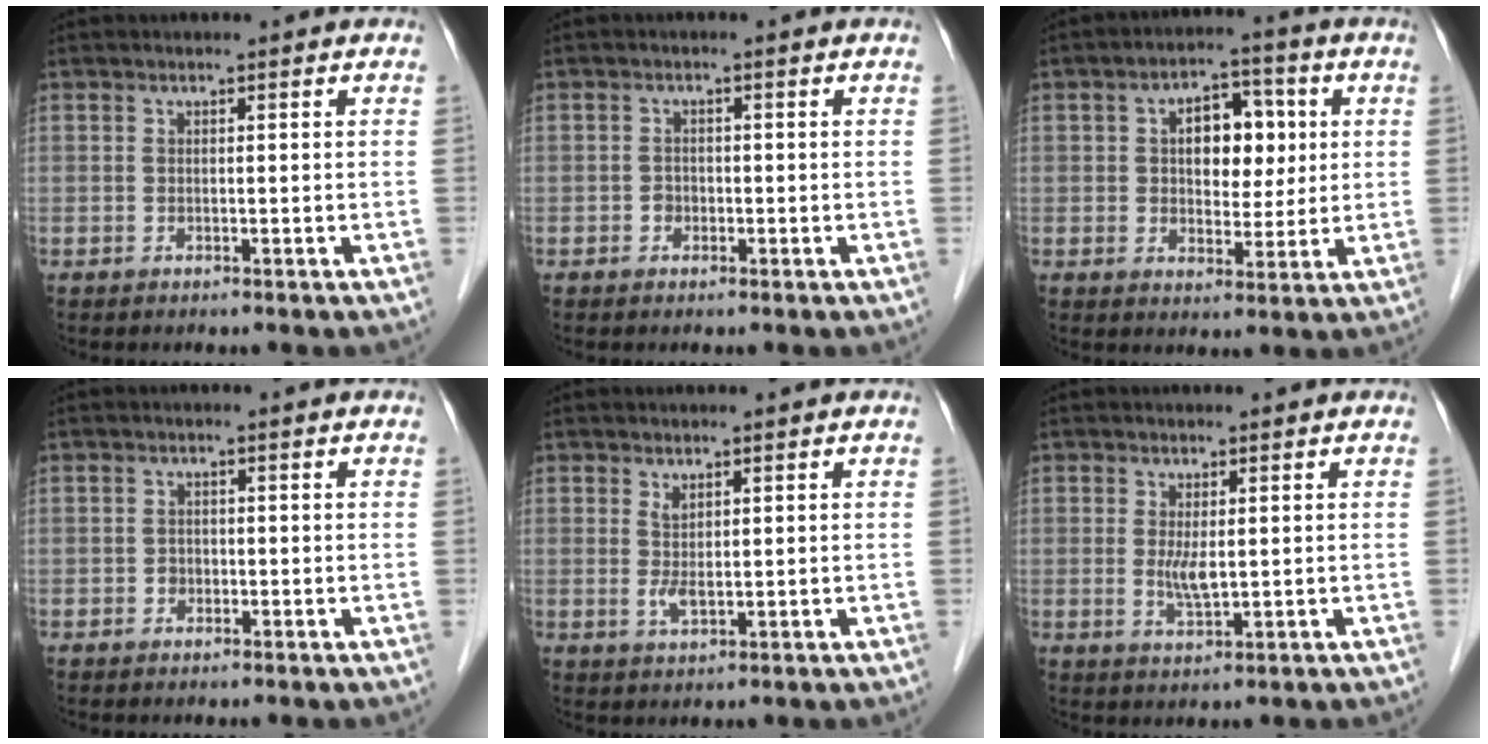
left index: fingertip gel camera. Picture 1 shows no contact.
{"total": 1.3, "force": [-0.5, 1.1, 0.5], "torque": [-0.004, 0.006, -0.009]}
{"total": 8.0, "force": [1.5, 4.8, 6.2], "torque": [-0.094, 0.024, 0.027]}
{"total": 1.1, "force": [-0.4, 1.0, 0.4], "torque": [-0.003, 0.005, -0.009]}
{"total": 2.2, "force": [0.6, 0.8, 2.0], "torque": [-0.044, -0.001, 0.019]}
{"total": 2.8, "force": [0.2, 0.8, 2.7], "torque": [-0.057, -0.007, 0.009]}